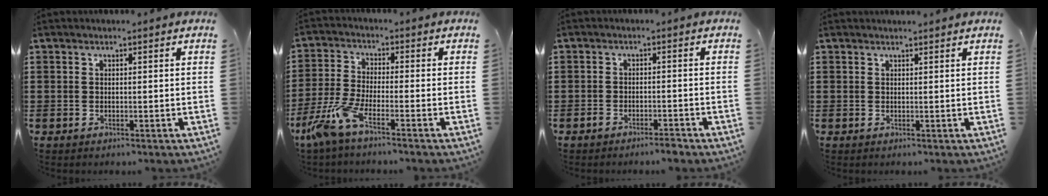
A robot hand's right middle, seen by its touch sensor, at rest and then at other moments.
{"total": 6.2, "force": [-4.2, 0.9, 4.4], "torque": [-0.121, -0.020, -0.088]}
{"total": 2.0, "force": [-1.9, 0.2, 0.5], "torque": [-0.012, 0.001, -0.038]}
{"total": 0.6, "force": [0.6, 0.0, 0.1], "torque": [0.005, -0.004, 0.010]}